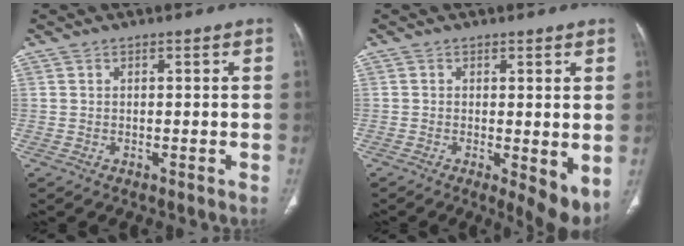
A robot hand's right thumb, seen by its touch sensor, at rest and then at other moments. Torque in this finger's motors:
{"motor_torque": [-0.35, 0.65, -0.20, 0.08, 0.08]}